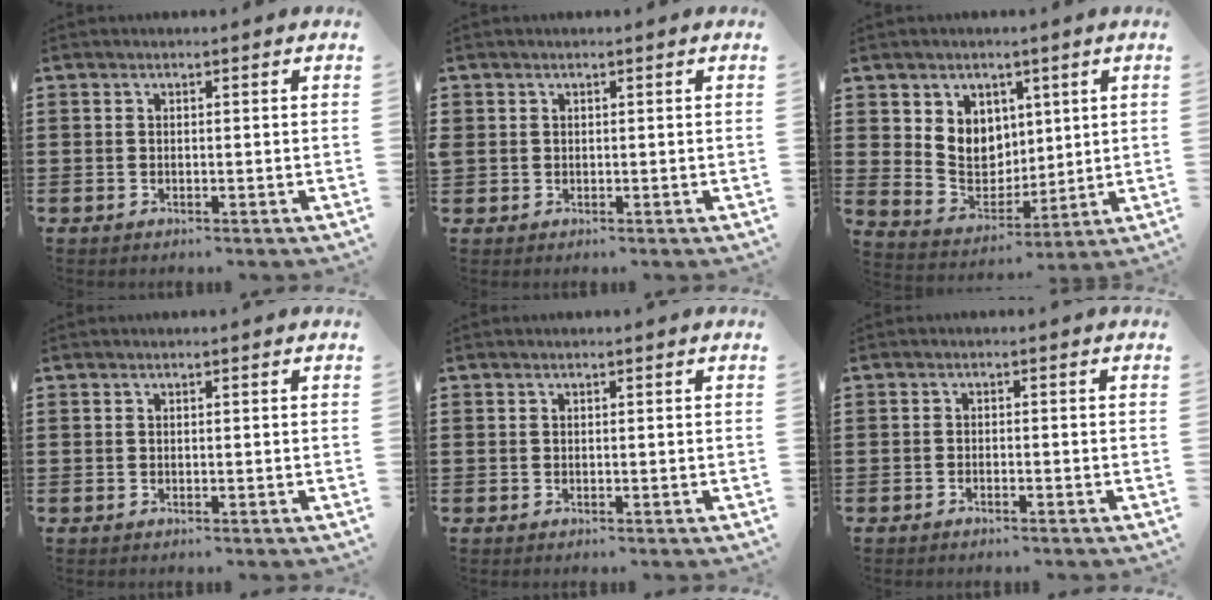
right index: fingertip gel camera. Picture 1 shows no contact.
{"total": 0.8, "force": [0.2, 0.7, 0.1], "torque": [-0.004, 0.004, 0.004]}
{"total": 6.6, "force": [2.9, 5.9, 0.8], "torque": [-0.035, -0.010, 0.055]}
{"total": 0.0}
{"total": 0.0}
{"total": 1.1, "force": [-1.1, -0.2, 0.3], "torque": [-0.007, -0.003, -0.021]}